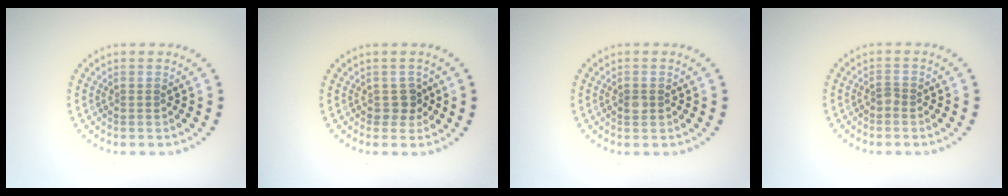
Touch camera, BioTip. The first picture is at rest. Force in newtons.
{"total": 1.5, "press": 1.4, "slide": 0.6}
{"total": 0.9, "press": 0.9, "slide": 0.0}
{"total": 0.8, "press": 0.5, "slide": 0.5}